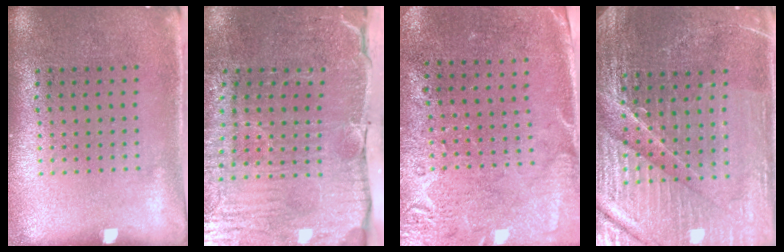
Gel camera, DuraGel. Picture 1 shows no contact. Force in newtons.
{"total": 4.3, "press": 4.0, "slide": 1.6}
{"total": 2.7, "press": 2.3, "slide": 1.5}
{"total": 5.4, "press": 5.0, "slide": 2.0}